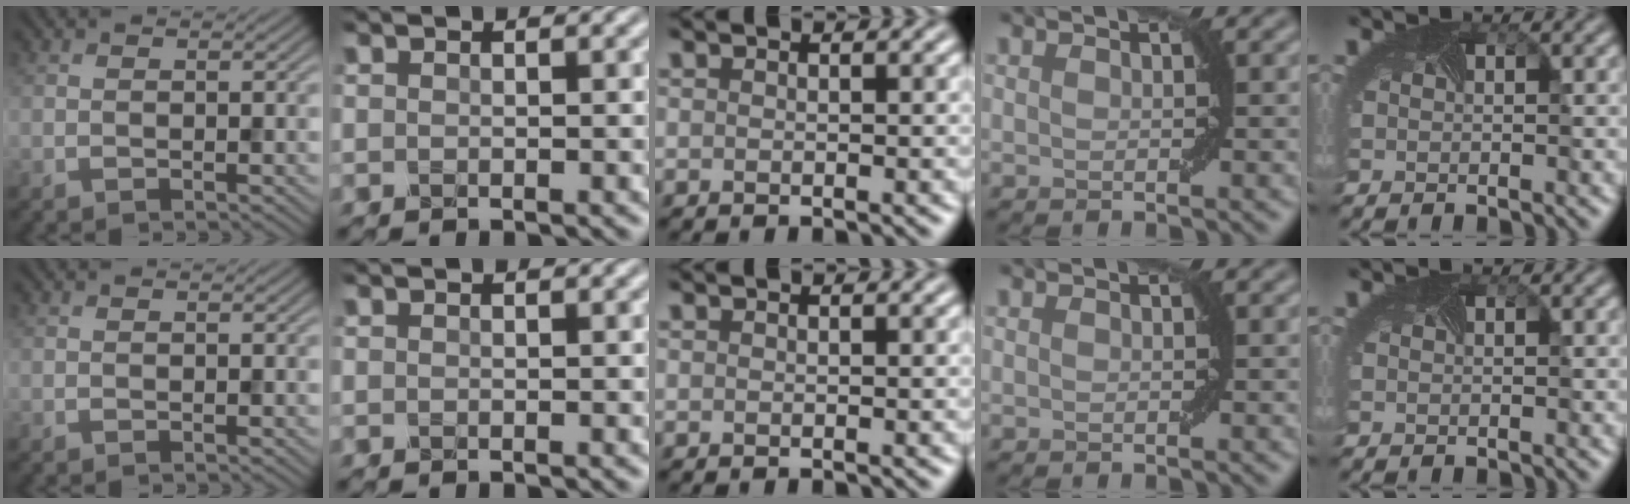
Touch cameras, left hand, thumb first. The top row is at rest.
{}